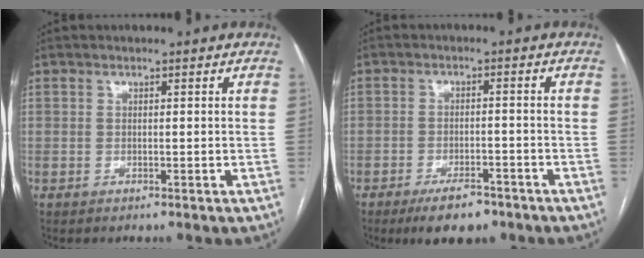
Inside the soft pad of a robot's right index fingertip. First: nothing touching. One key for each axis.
{"total": 6.5, "fx": -4.7, "fy": 2.4, "fz": 3.8, "tx": -0.064, "ty": -0.002, "tz": -0.072}